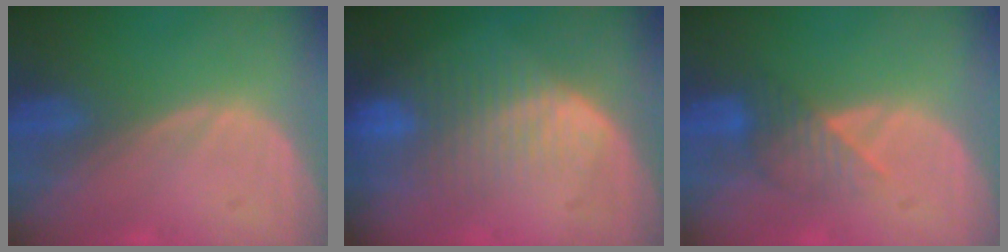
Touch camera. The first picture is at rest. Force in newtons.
{"total": 8.6, "press": 7.4, "slide": 4.4}
{"total": 3.9, "press": 3.7, "slide": 1.4}